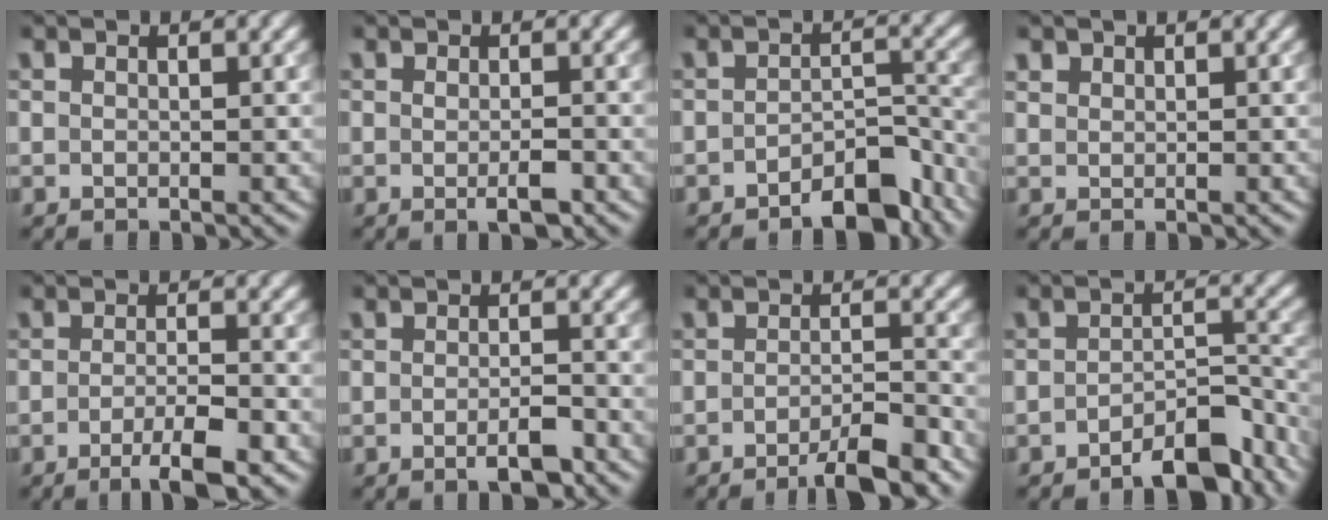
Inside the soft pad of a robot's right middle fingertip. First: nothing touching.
{"total": 1.9, "force": [-0.5, 0.3, 1.8], "torque": [-0.028, -0.006, -0.006]}
{"total": 5.1, "force": [-3.5, 2.0, 3.1], "torque": [-0.038, 0.008, -0.056]}
{"total": 0.8, "force": [0.7, 0.4, 0.0], "torque": [0.000, -0.001, 0.015]}
{"total": 4.1, "force": [-2.0, 0.8, 3.5], "torque": [-0.058, -0.002, -0.036]}
{"total": 2.5, "force": [-1.3, 0.5, 2.1], "torque": [-0.033, -0.004, -0.021]}
{"total": 4.3, "force": [-2.8, 0.8, 3.2], "torque": [-0.047, 0.000, -0.046]}
{"total": 5.6, "force": [-4.0, 2.0, 3.4], "torque": [-0.044, 0.008, -0.064]}